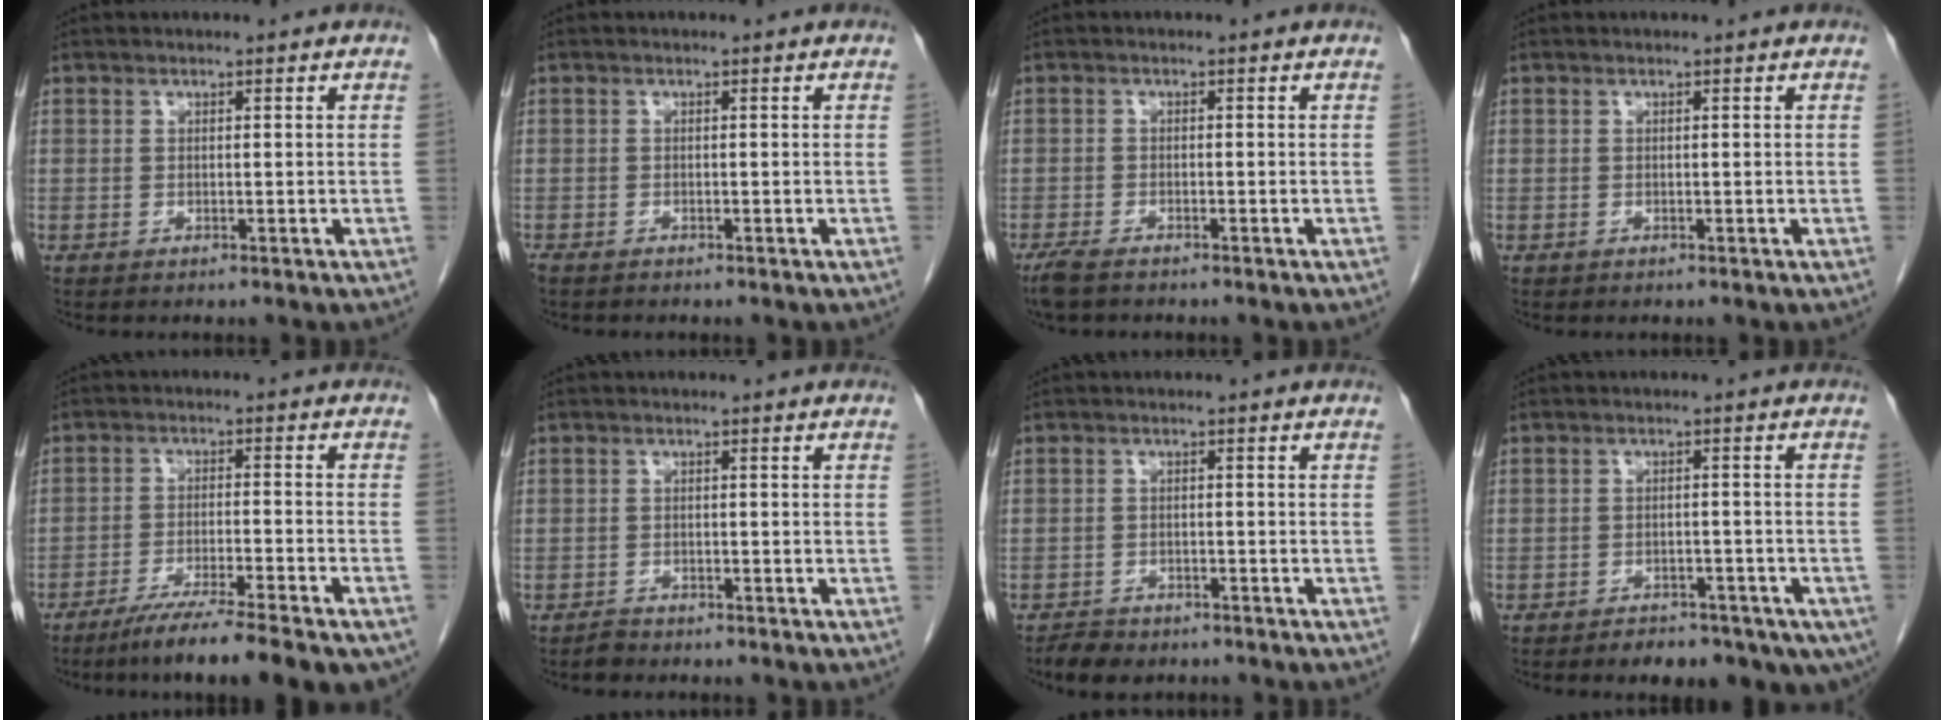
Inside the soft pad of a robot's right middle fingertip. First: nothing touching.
{"total": 1.3, "force": [-1.1, 0.4, 0.5], "torque": [-0.012, -0.003, -0.016]}
{"total": 3.5, "force": [-2.8, 0.9, 1.9], "torque": [-0.039, -0.009, -0.047]}
{"total": 0.0}
{"total": 13.3, "force": [-10.1, 1.0, 8.5], "torque": [-0.120, -0.028, -0.156]}
{"total": 1.1, "force": [-1.1, 0.4, 0.1], "torque": [-0.005, -0.001, -0.020]}
{"total": 3.6, "force": [-3.0, 1.7, 1.0], "torque": [-0.021, 0.000, -0.048]}
{"total": 9.5, "force": [-6.4, 4.9, 5.1], "torque": [-0.056, 0.005, -0.082]}